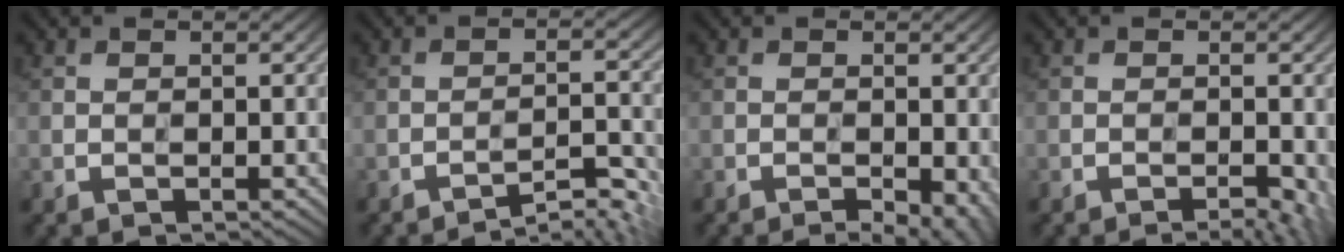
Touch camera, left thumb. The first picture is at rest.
{"total": 4.8, "force": [-4.0, 0.5, 2.6], "torque": [-0.045, 0.013, -0.062]}
{"total": 4.7, "force": [-2.5, 1.7, 3.5], "torque": [-0.052, -0.008, -0.022]}
{"total": 2.3, "force": [-1.4, 0.5, 1.8], "torque": [-0.025, 0.001, -0.018]}